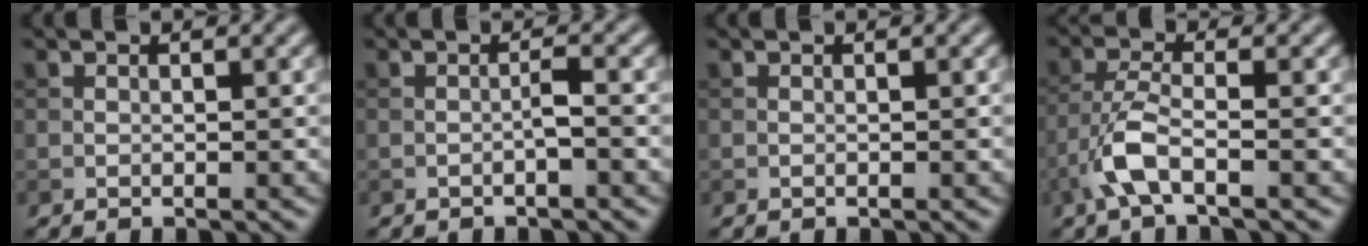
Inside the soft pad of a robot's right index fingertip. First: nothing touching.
{"total": 1.1, "force": [-0.6, 0.0, 1.0], "torque": [-0.017, 0.007, -0.010]}
{"total": 0.0}
{"total": 4.1, "force": [-2.1, 1.2, 3.4], "torque": [-0.079, 0.005, -0.051]}